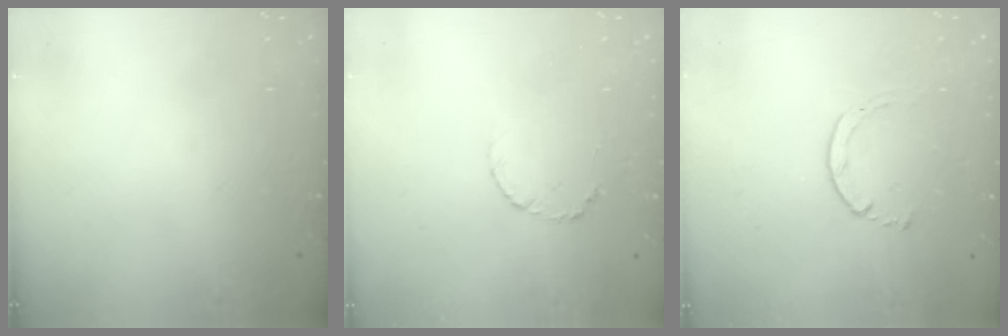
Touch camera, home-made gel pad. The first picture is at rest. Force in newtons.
{"total": 3.9, "press": 3.8, "slide": 0.5}
{"total": 2.0, "press": 1.9, "slide": 0.3}